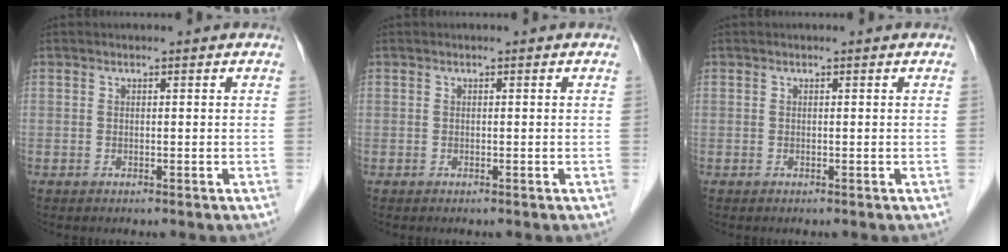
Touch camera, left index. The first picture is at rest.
{"total": 0.0}
{"total": 0.0}